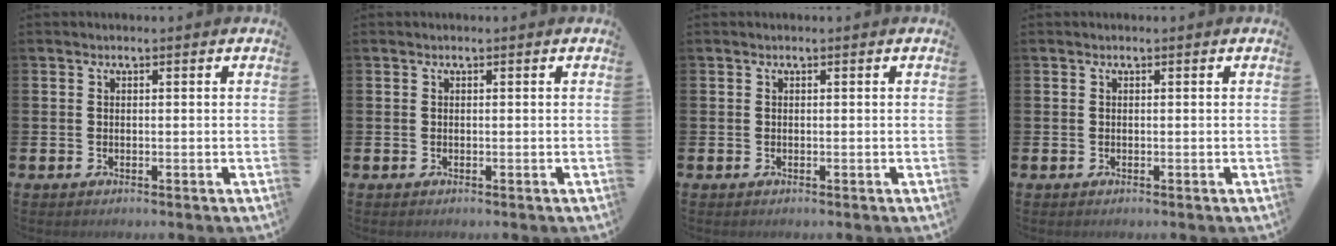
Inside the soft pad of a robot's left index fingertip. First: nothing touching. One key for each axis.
{"total": 0.0}
{"total": 0.0}
{"total": 0.0}